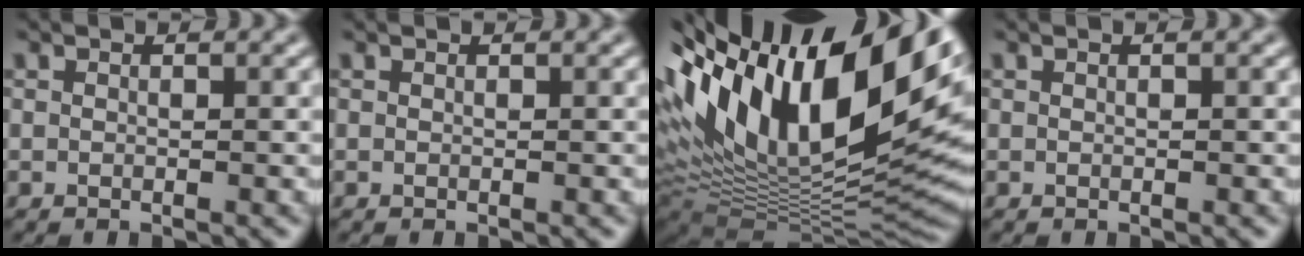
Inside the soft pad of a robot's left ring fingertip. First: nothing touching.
{"total": 0.0}
{"total": 19.5, "force": [6.8, 8.8, 16.0], "torque": [-0.247, 0.019, 0.125]}
{"total": 0.0}